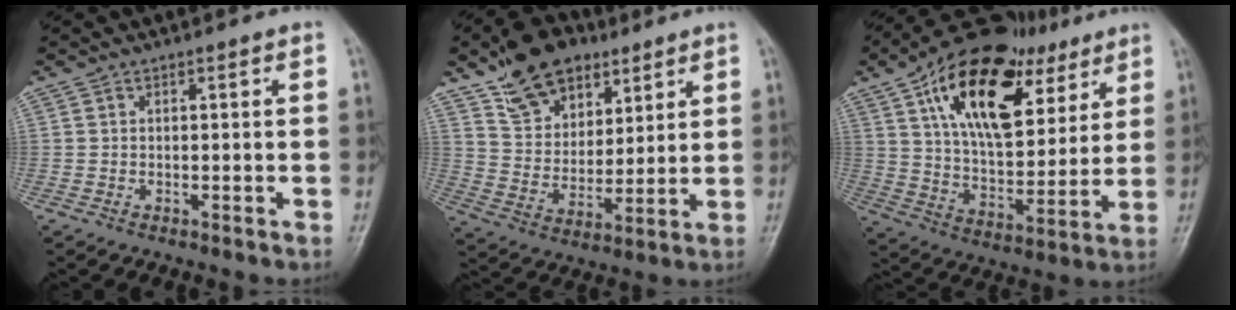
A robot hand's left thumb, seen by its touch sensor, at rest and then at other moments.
{"total": 14.8, "force": [9.4, 9.1, 7.0], "torque": [-0.083, -0.036, 0.169]}
{"total": 24.8, "force": [11.6, 13.1, 17.6], "torque": [-0.252, -0.022, 0.192]}